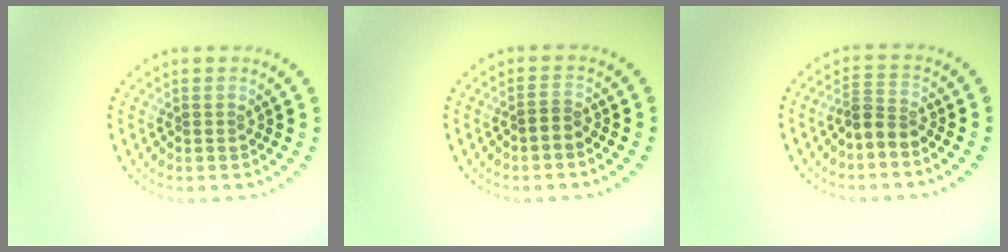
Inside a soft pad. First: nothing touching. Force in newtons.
{"total": 0.8, "press": 0.6, "slide": 0.6}
{"total": 2.3, "press": 1.8, "slide": 1.5}